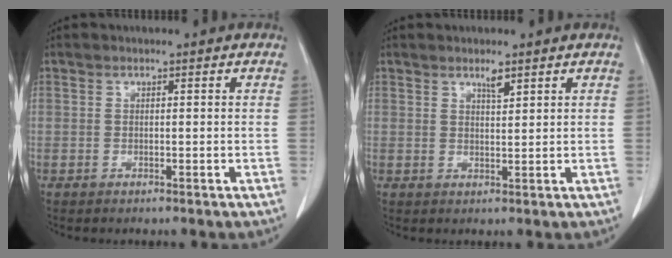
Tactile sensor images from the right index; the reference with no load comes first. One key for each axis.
{"total": 1.8, "fx": 1.3, "fy": 0.2, "fz": 1.2, "tx": -0.025, "ty": -0.002, "tz": 0.026}